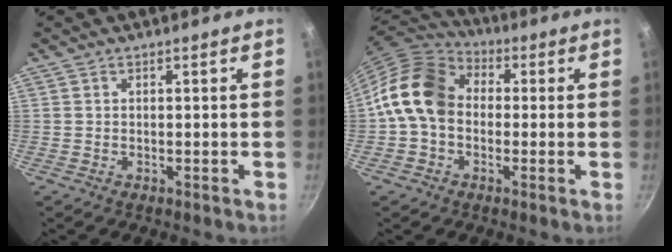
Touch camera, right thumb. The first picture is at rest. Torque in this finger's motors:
{"motor_torque": [0.74, 0.72, 0.41, -0.41, 0.45]}